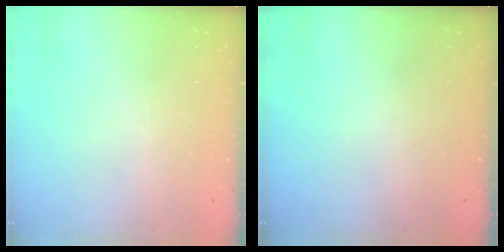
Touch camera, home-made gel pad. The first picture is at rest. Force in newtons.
{"total": 0.0}